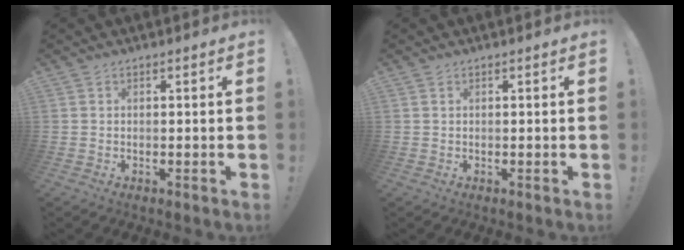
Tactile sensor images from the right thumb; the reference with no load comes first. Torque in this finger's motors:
{"motor_torque": [0.15, -0.02, 0.09, -0.12, 0.04]}